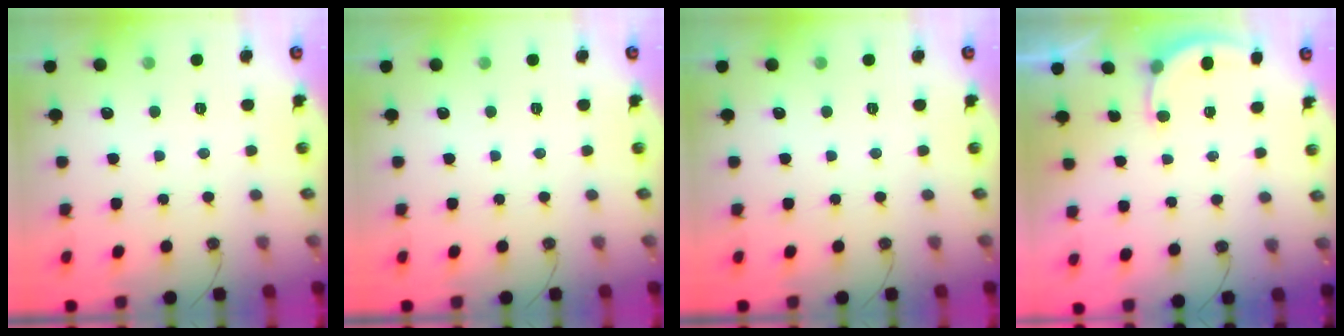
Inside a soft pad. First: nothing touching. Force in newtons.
{"total": 0.0}
{"total": 0.0}
{"total": 3.0, "press": 3.0, "slide": 0.3}